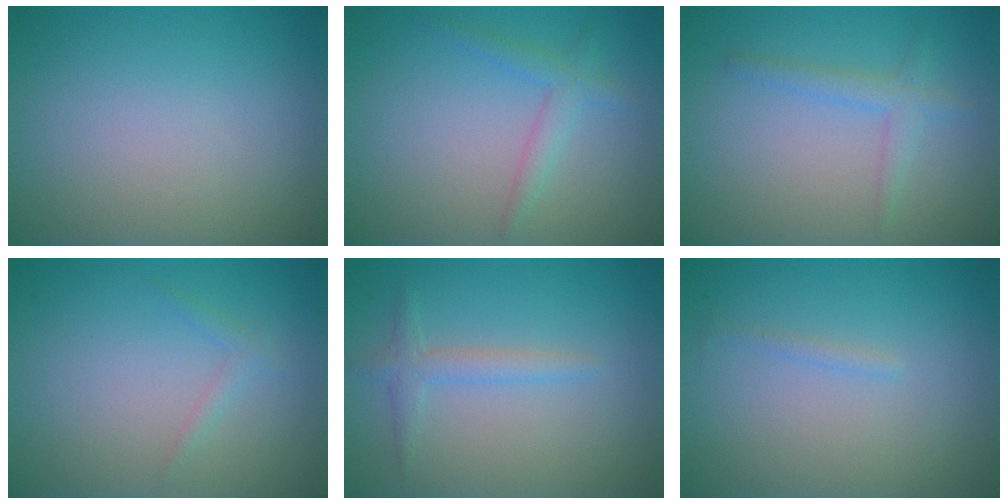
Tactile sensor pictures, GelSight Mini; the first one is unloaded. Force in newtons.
{"total": 2.0, "press": 2.0, "slide": 0.1}
{"total": 2.0, "press": 2.0, "slide": 0.1}
{"total": 0.9, "press": 0.9, "slide": 0.0}
{"total": 1.8, "press": 1.8, "slide": 0.1}
{"total": 0.6, "press": 0.6, "slide": 0.0}